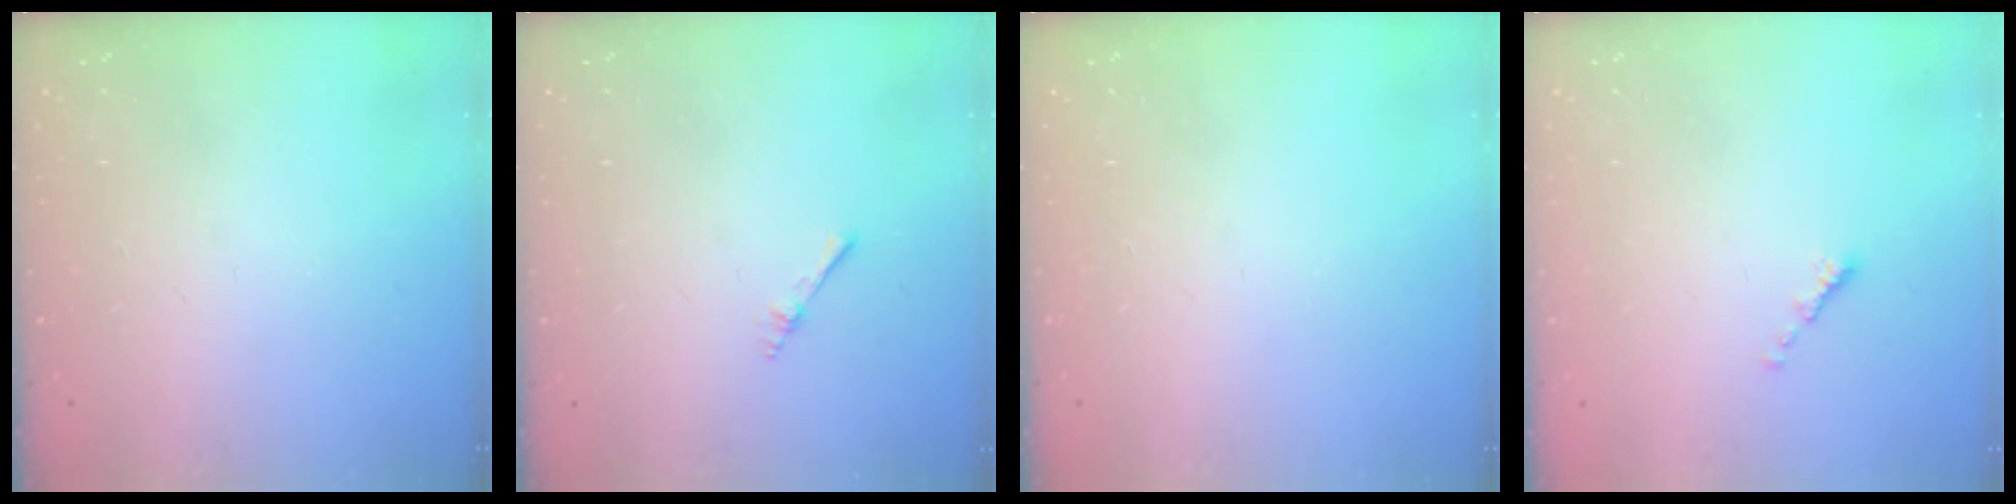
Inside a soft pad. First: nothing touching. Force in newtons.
{"total": 2.2, "press": 2.1, "slide": 0.3}
{"total": 0.0}
{"total": 0.6, "press": 0.5, "slide": 0.3}